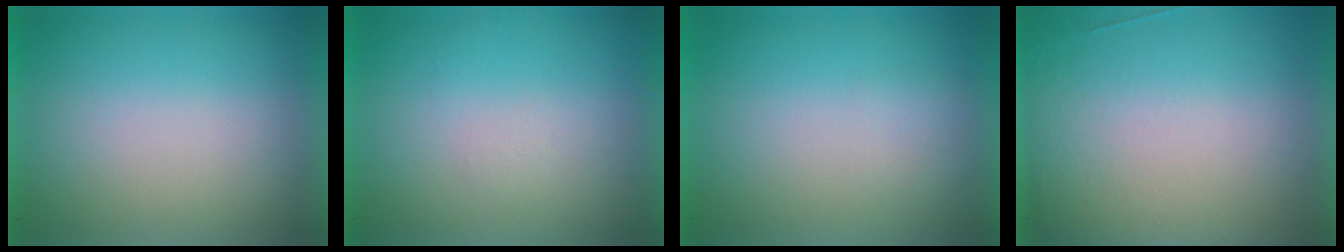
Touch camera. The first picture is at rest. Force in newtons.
{"total": 1.3}
{"total": 1.1}
{"total": 4.7}